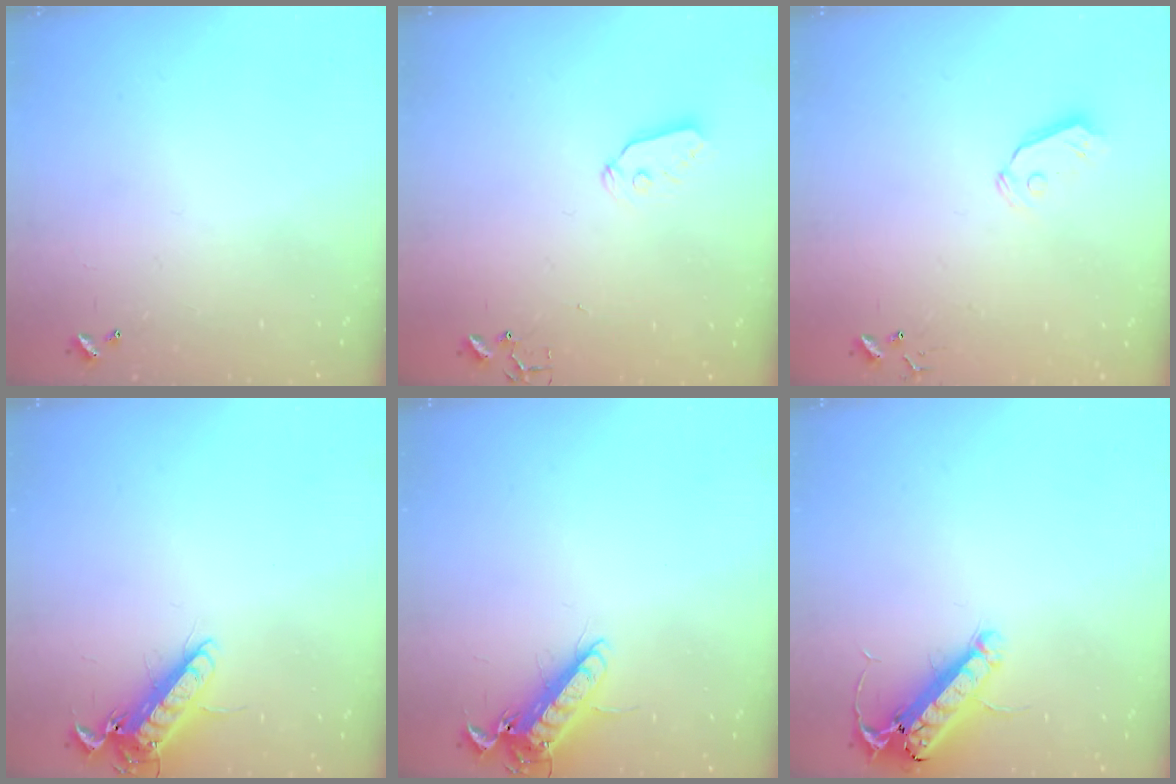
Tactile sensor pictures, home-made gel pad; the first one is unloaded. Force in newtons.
{"total": 6.4, "press": 6.4, "slide": 0.3}
{"total": 4.4, "press": 4.3, "slide": 0.5}
{"total": 12.8, "press": 12.7, "slide": 1.9}
{"total": 12.8, "press": 12.7, "slide": 1.9}
{"total": 14.7, "press": 14.4, "slide": 2.7}